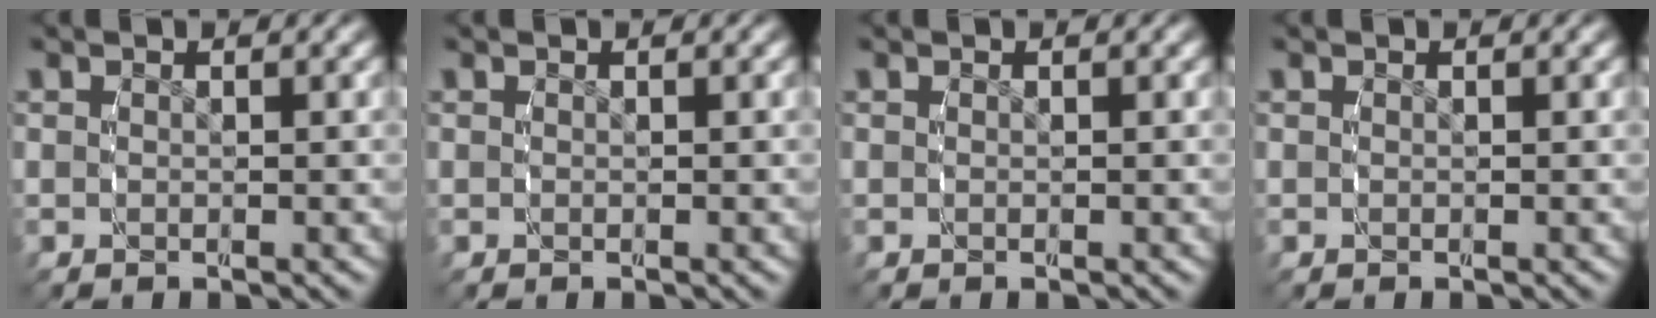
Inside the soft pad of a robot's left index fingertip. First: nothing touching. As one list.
[{"total": 0.0}, {"total": 0.0}, {"total": 0.0}]